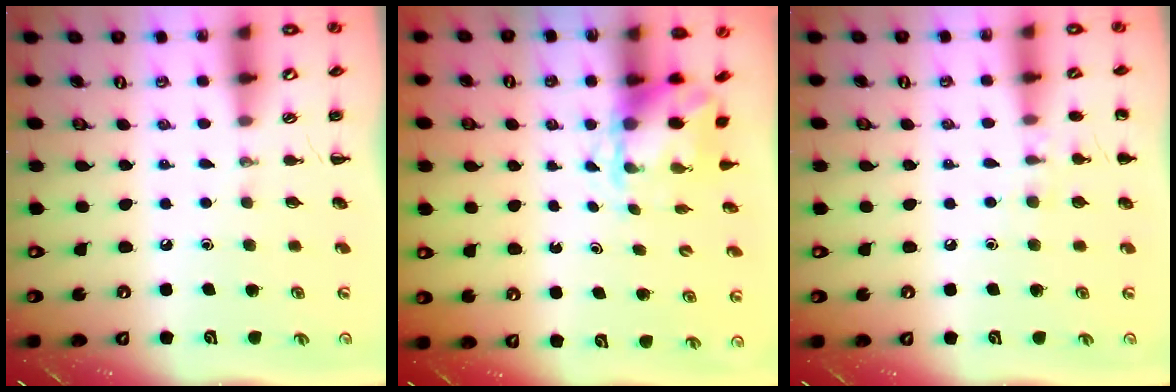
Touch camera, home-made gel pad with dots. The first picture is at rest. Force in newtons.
{"total": 4.2, "press": 4.2, "slide": 0.5}
{"total": 7.2, "press": 6.9, "slide": 1.9}